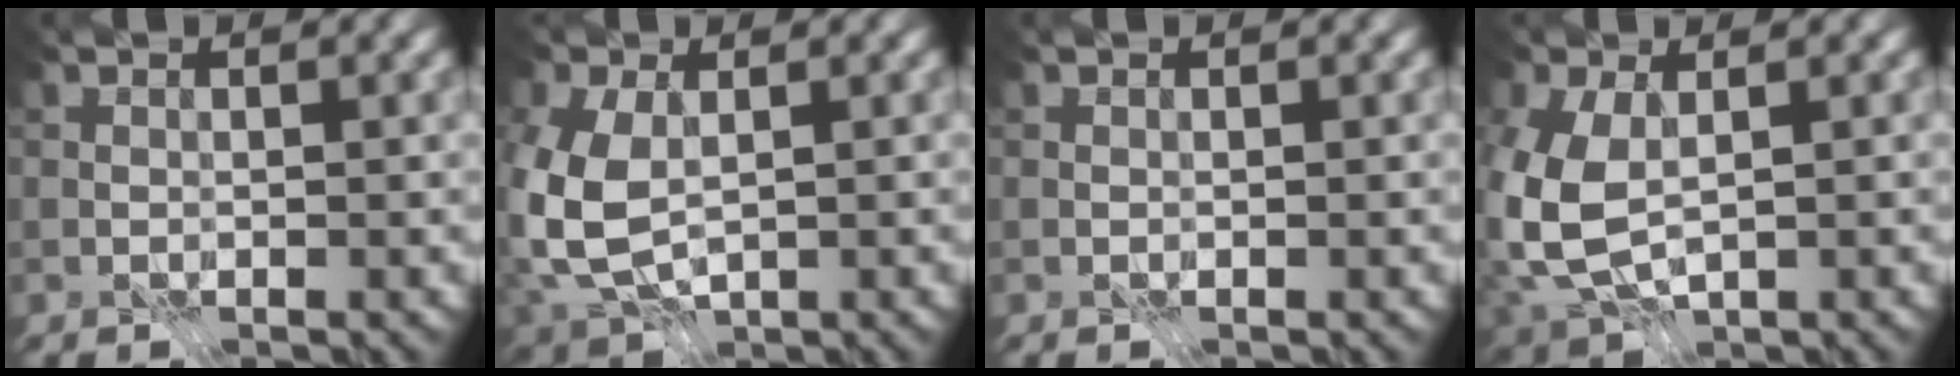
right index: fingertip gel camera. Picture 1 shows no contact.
{"total": 6.9, "force": [-0.4, 4.6, 5.2], "torque": [-0.136, -0.007, -0.003]}
{"total": 0.0}
{"total": 6.4, "force": [-0.3, 3.9, 5.0], "torque": [-0.131, -0.005, -0.004]}